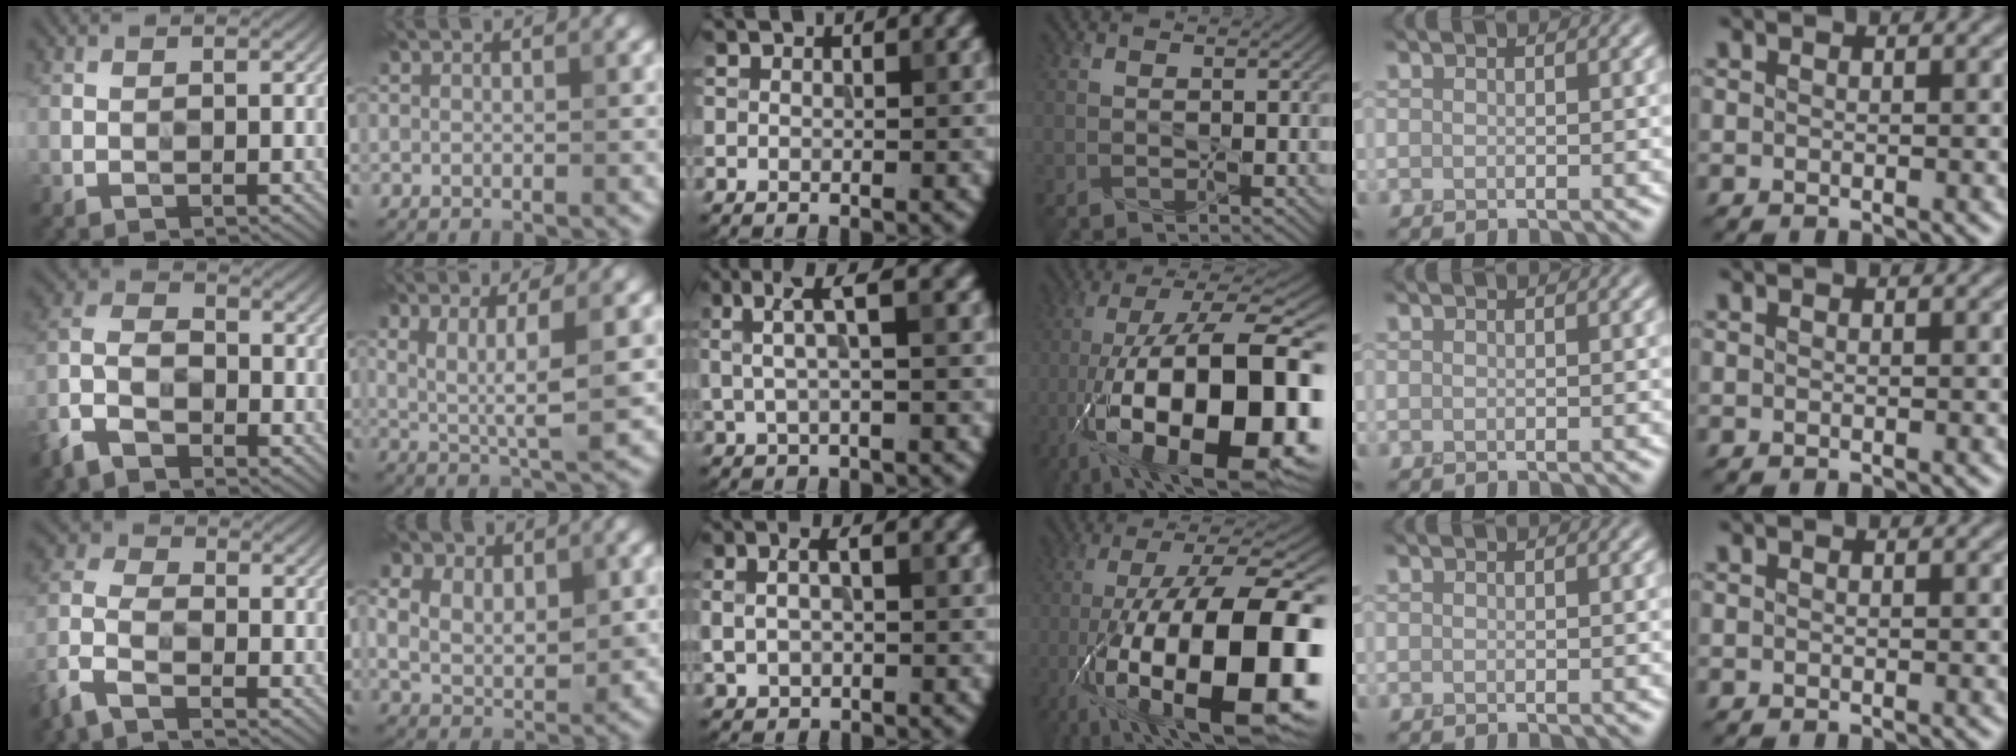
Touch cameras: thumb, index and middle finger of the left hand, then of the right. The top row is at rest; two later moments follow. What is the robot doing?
{"motion": "wipe", "object": "whiteboard"}